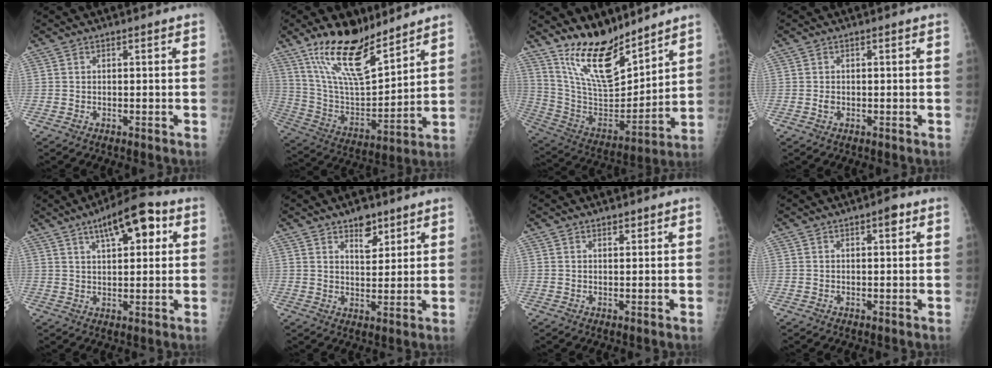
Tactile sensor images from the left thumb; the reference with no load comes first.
{"total": 18.3, "force": [13.2, 6.0, 11.2], "torque": [-0.167, -0.076, 0.252]}
{"total": 17.4, "force": [13.6, 5.7, 9.2], "torque": [-0.118, -0.094, 0.262]}
{"total": 1.1, "force": [-0.2, 0.8, 0.7], "torque": [-0.008, 0.001, -0.003]}
{"total": 10.9, "force": [4.8, 4.2, 8.8], "torque": [-0.110, -0.001, 0.068]}
{"total": 5.6, "force": [3.7, 2.9, 3.1], "torque": [-0.023, -0.025, 0.059]}
{"total": 1.4, "force": [1.1, 0.6, 0.7], "torque": [-0.003, -0.006, 0.015]}
{"total": 1.5, "force": [0.7, 0.5, 1.2], "torque": [-0.014, 0.001, 0.008]}